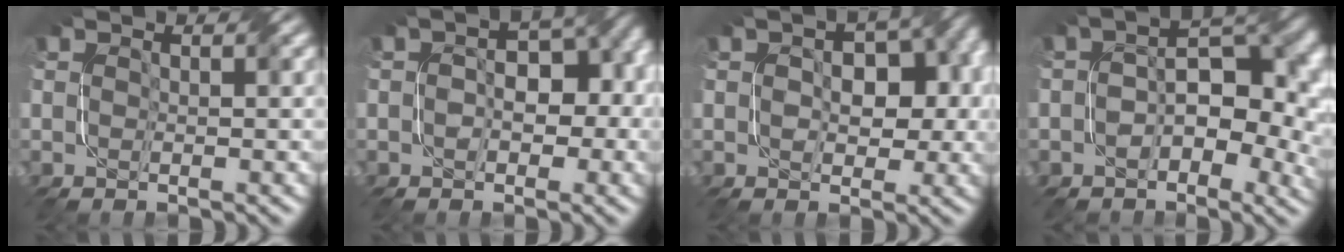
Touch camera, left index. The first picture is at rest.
{"total": 5.5, "force": [-1.1, 3.5, 4.2], "torque": [-0.038, 0.013, -0.012]}
{"total": 5.2, "force": [-0.2, 3.5, 3.9], "torque": [-0.043, 0.007, 0.002]}
{"total": 7.3, "force": [-1.0, 4.1, 6.0], "torque": [-0.072, 0.010, -0.023]}